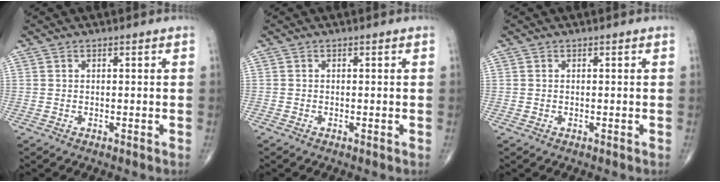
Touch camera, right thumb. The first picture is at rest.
{"total": 0.0}
{"total": 0.0}